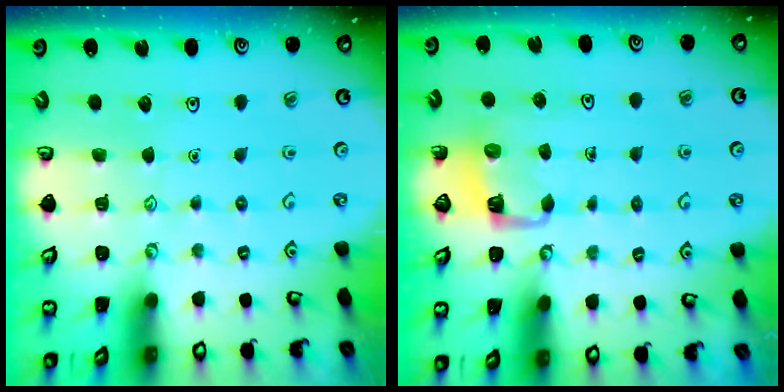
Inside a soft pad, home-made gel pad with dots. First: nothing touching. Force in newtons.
{"total": 3.8, "press": 3.8, "slide": 0.3}